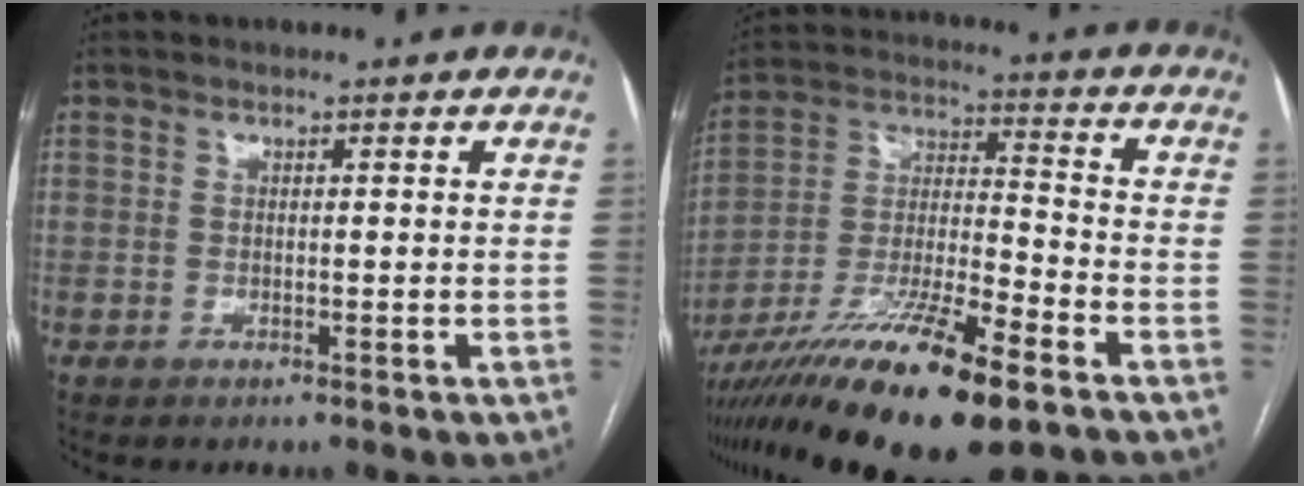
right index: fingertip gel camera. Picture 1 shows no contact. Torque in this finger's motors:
{"motor_torque": [1.13, -1.01, 1.05, 0.21]}